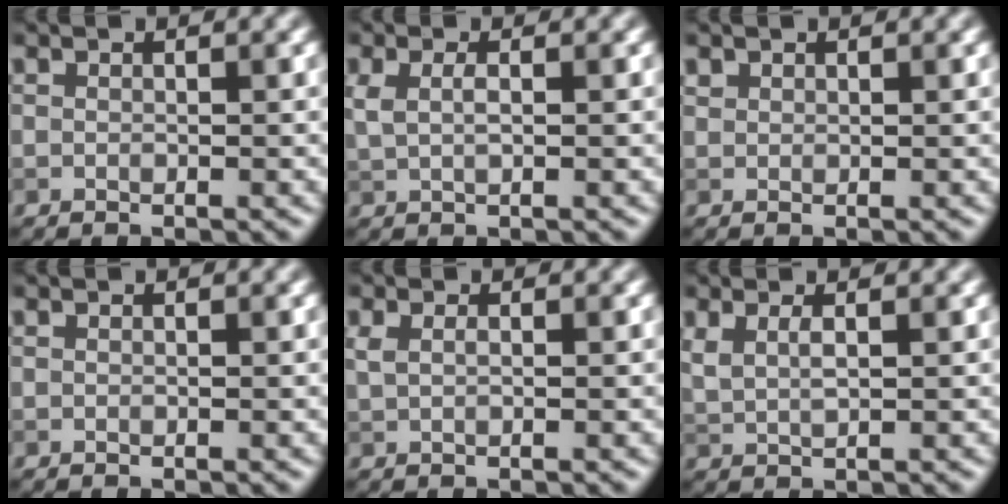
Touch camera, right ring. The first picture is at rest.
{"total": 1.6, "force": [0.6, 0.6, 1.4], "torque": [-0.033, 0.001, 0.013]}
{"total": 0.7, "force": [0.6, 0.3, 0.0], "torque": [0.001, 0.001, 0.014]}
{"total": 0.0}
{"total": 1.0, "force": [0.5, 0.4, 0.8], "torque": [-0.019, 0.000, 0.013]}
{"total": 1.8, "force": [1.0, 0.6, 1.4], "torque": [-0.027, -0.001, 0.022]}